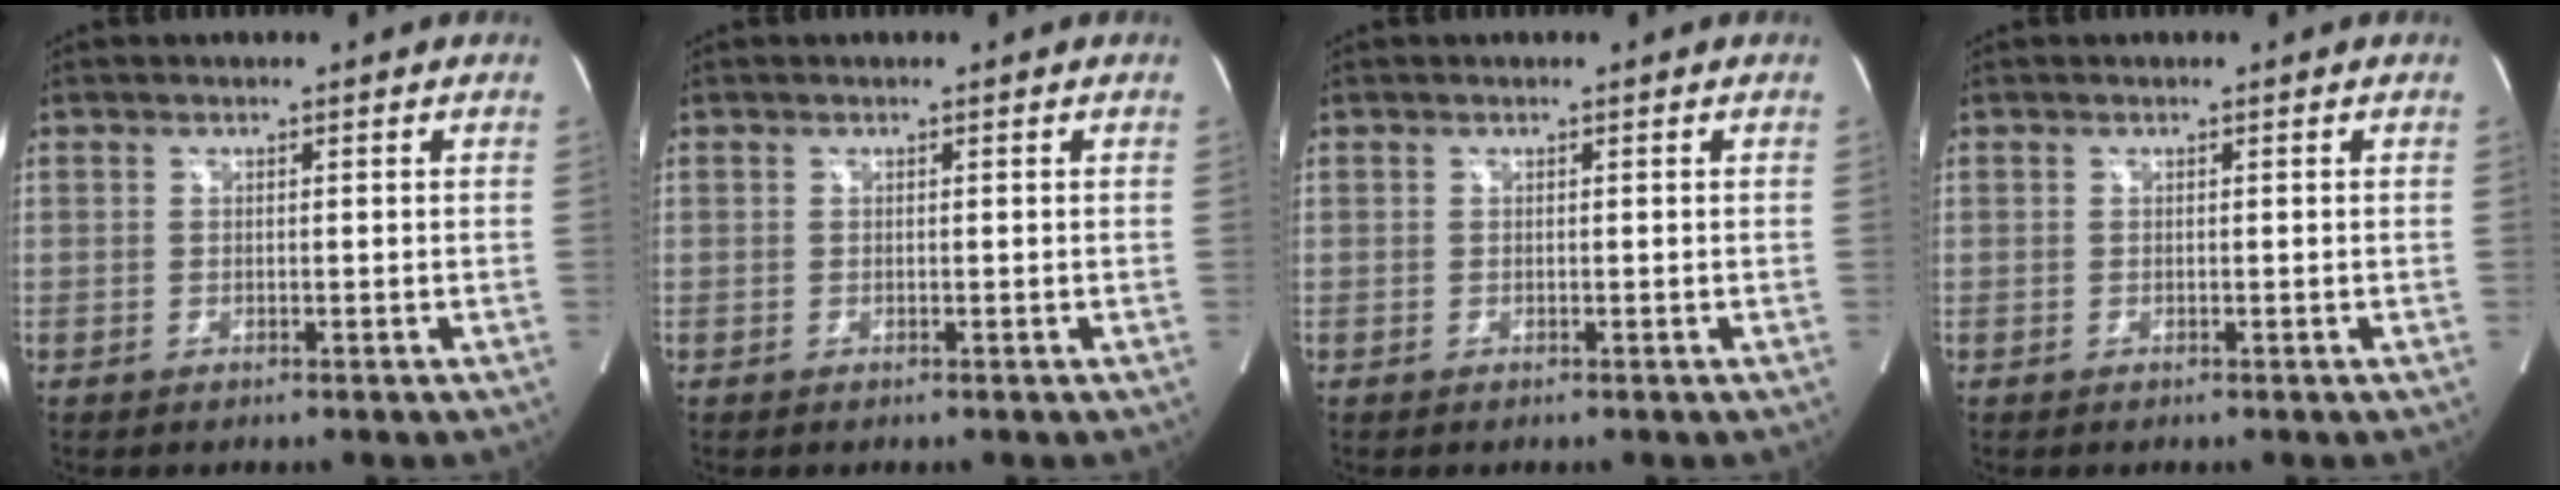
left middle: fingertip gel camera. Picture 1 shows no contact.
{"total": 0.0}
{"total": 0.0}
{"total": 0.0}